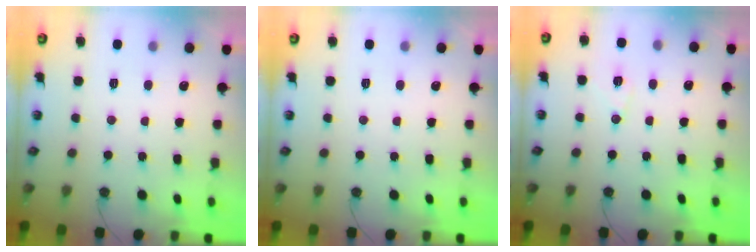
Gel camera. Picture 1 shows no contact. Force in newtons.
{"total": 0.0}
{"total": 7.8, "press": 7.7, "slide": 1.3}